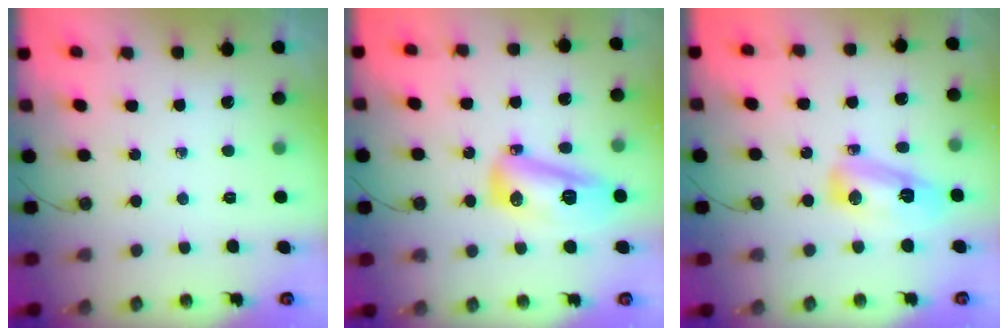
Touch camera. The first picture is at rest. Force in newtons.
{"total": 12.5, "press": 12.5, "slide": 1.0}
{"total": 9.4, "press": 9.0, "slide": 2.7}